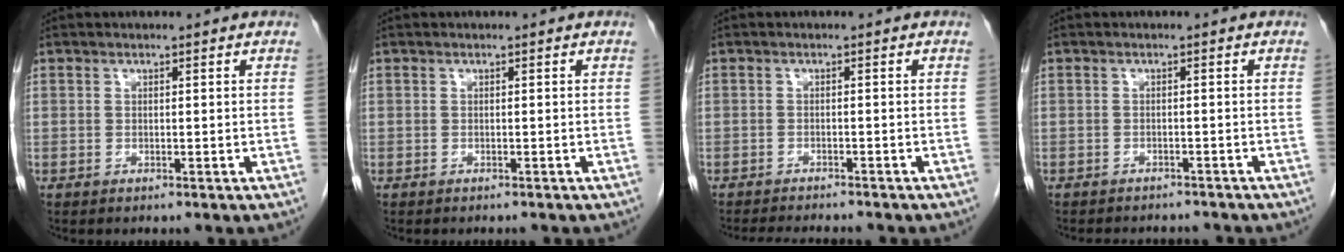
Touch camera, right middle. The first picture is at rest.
{"total": 1.2, "force": [-1.1, 0.2, 0.4], "torque": [-0.008, -0.001, -0.012]}
{"total": 6.6, "force": [-6.2, 0.7, 2.3], "torque": [-0.032, -0.013, -0.089]}
{"total": 5.6, "force": [-5.3, 1.6, 1.2], "torque": [-0.016, -0.003, -0.064]}